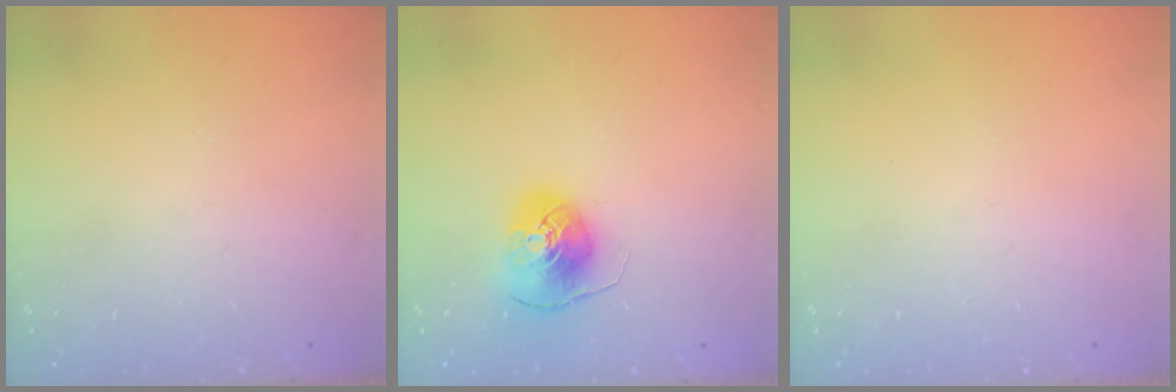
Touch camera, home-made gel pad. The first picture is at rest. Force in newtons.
{"total": 9.2, "press": 9.1, "slide": 1.0}
{"total": 0.0}